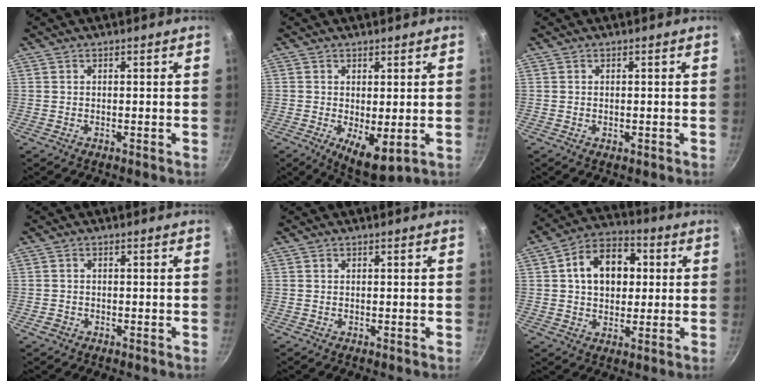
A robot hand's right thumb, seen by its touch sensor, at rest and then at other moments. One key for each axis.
{"total": 6.9, "fx": -0.5, "fy": 2.8, "fz": 6.2, "tx": -0.085, "ty": -0.015, "tz": 0.005}
{"total": 0.8, "fx": -0.1, "fy": 0.4, "fz": 0.6, "tx": -0.009, "ty": 0.001, "tz": -0.002}
{"total": 1.4, "fx": -0.8, "fy": 1.1, "fz": 0.4, "tx": -0.008, "ty": 0.005, "tz": -0.012}
{"total": 0.0}
{"total": 13.1, "fx": 2.3, "fy": 9.4, "fz": 8.7, "tx": -0.103, "ty": 0.018, "tz": 0.024}